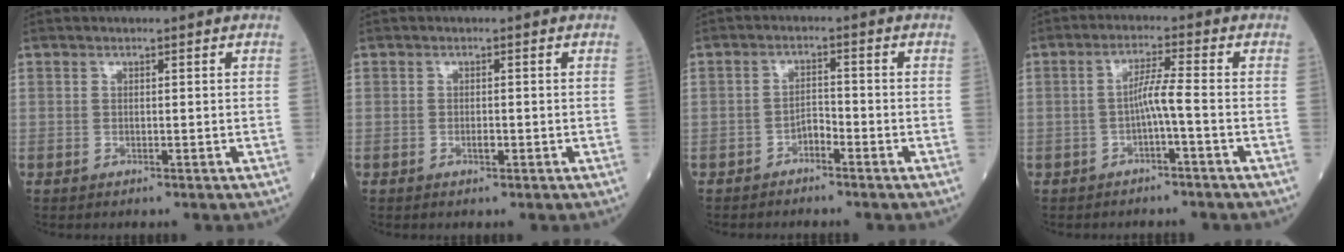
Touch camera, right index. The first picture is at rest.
{"total": 1.4, "force": [-0.5, 0.7, 1.1], "torque": [-0.024, 0.000, -0.006]}
{"total": 2.9, "force": [-2.1, 1.4, 1.5], "torque": [-0.036, 0.005, -0.037]}
{"total": 4.2, "force": [-1.2, 0.1, 4.0], "torque": [-0.082, 0.010, -0.019]}